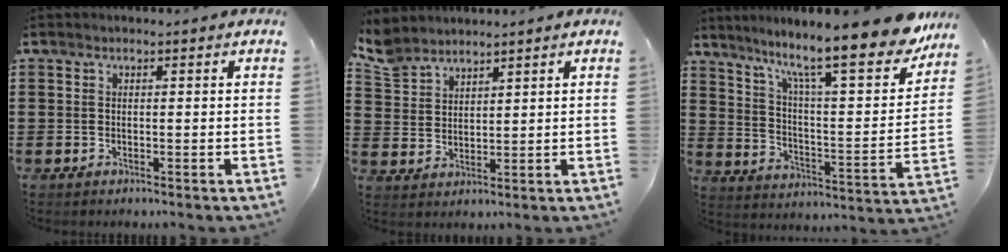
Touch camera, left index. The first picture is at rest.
{"total": 4.9, "force": [4.5, 1.8, 1.0], "torque": [-0.038, -0.008, 0.086]}
{"total": 13.2, "force": [10.3, 1.8, 8.0], "torque": [-0.160, -0.068, 0.164]}